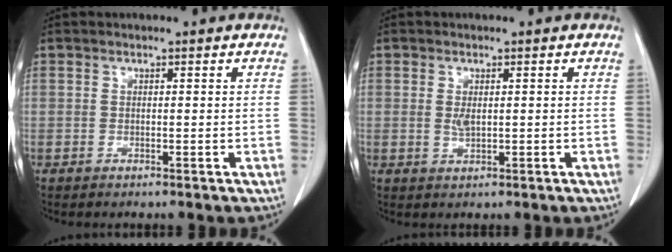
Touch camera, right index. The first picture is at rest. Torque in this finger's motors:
{"motor_torque": [0.11, 0.06, 0.03, 0.03]}